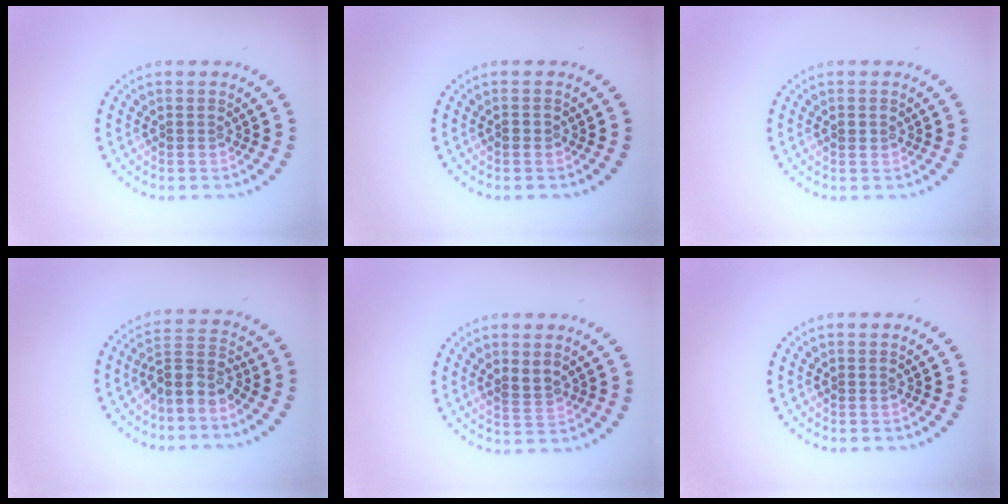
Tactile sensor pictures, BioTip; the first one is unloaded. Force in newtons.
{"total": 1.0, "press": 1.0, "slide": 0.1}
{"total": 1.0, "press": 1.0, "slide": 0.2}
{"total": 3.1, "press": 2.5, "slide": 1.9}
{"total": 1.9, "press": 1.8, "slide": 0.7}
{"total": 0.0}